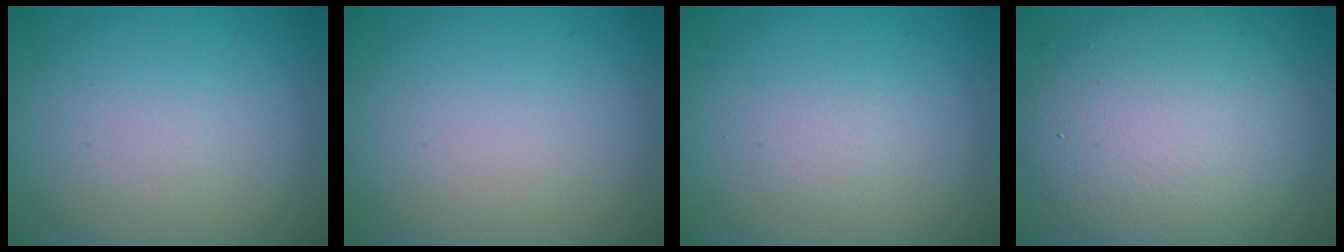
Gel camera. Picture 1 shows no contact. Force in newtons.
{"total": 0.0}
{"total": 0.7, "press": 0.7, "slide": 0.0}
{"total": 11.4, "press": 11.4, "slide": 1.0}